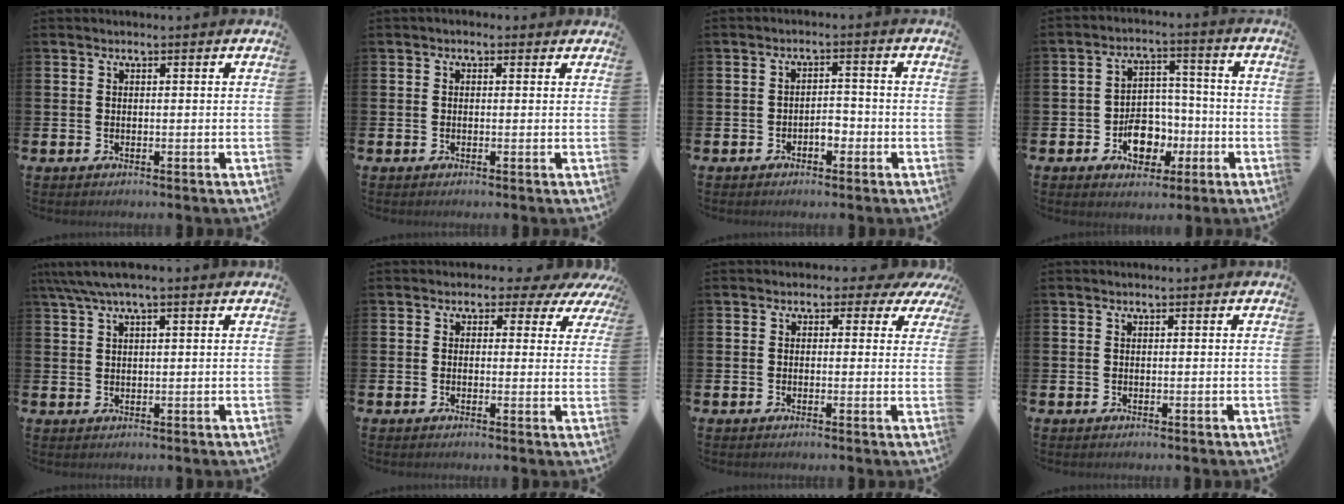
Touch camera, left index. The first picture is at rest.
{"total": 0.5, "force": [-0.1, 0.5, 0.2], "torque": [0.001, 0.004, -0.005]}
{"total": 2.1, "force": [-1.3, 1.2, 1.1], "torque": [-0.023, 0.005, -0.029]}
{"total": 6.9, "force": [-2.6, 5.0, 3.9], "torque": [-0.059, 0.016, -0.046]}
{"total": 3.4, "force": [2.4, 0.6, 2.3], "torque": [-0.050, 0.003, 0.043]}
{"total": 2.0, "force": [0.4, 1.7, 1.0], "torque": [-0.018, -0.001, -0.003]}
{"total": 1.6, "force": [-0.4, 1.3, 0.7], "torque": [-0.018, 0.013, -0.014]}
{"total": 0.0}